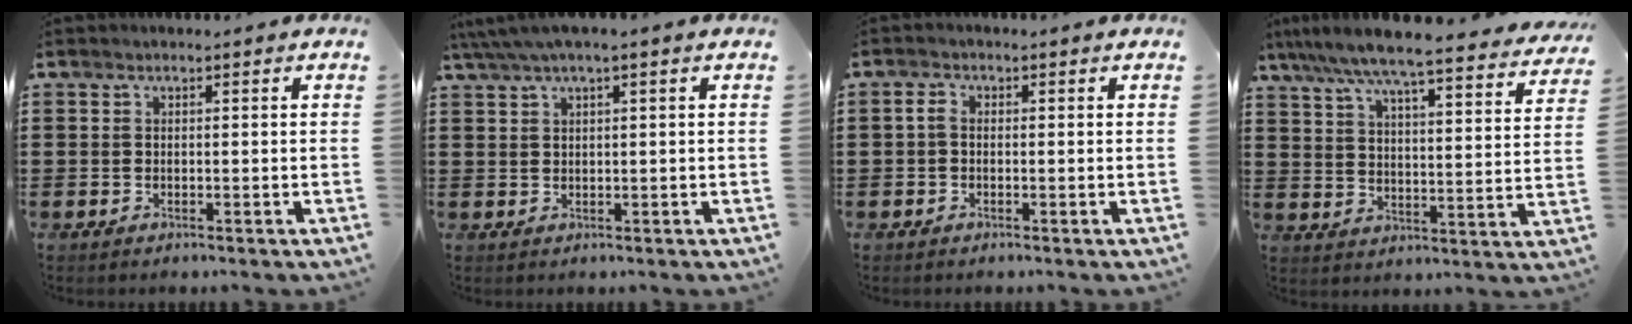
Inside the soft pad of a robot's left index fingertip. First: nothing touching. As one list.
[{"total": 2.3, "force": [1.0, 0.2, 2.0], "torque": [-0.037, 0.002, 0.018]}, {"total": 1.3, "force": [-0.4, 0.7, 1.1], "torque": [-0.022, 0.001, -0.007]}, {"total": 7.0, "force": [6.3, -0.4, 3.1], "torque": [-0.087, -0.045, 0.103]}]